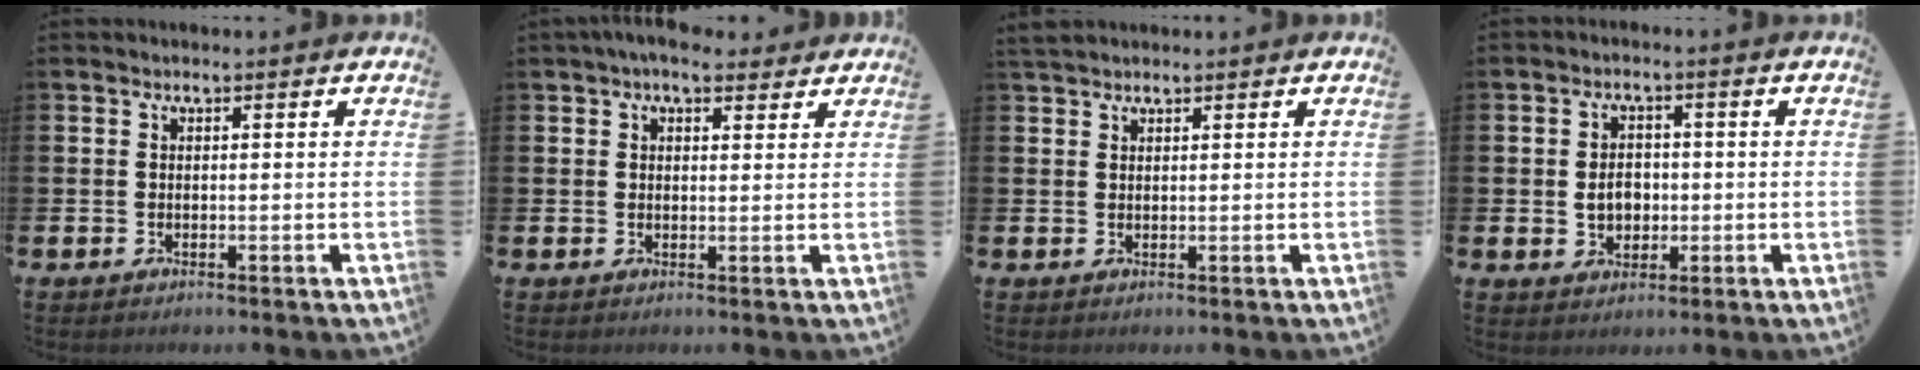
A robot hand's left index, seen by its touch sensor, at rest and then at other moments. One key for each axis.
{"total": 4.1, "fx": 3.7, "fy": 1.5, "fz": 1.2, "tx": -0.016, "ty": -0.013, "tz": 0.064}
{"total": 1.7, "fx": 1.6, "fy": 0.6, "fz": 0.3, "tx": 0.000, "ty": 0.000, "tz": 0.029}
{"total": 3.6, "fx": -0.3, "fy": 2.9, "fz": 2.1, "tx": -0.029, "ty": 0.003, "tz": -0.013}